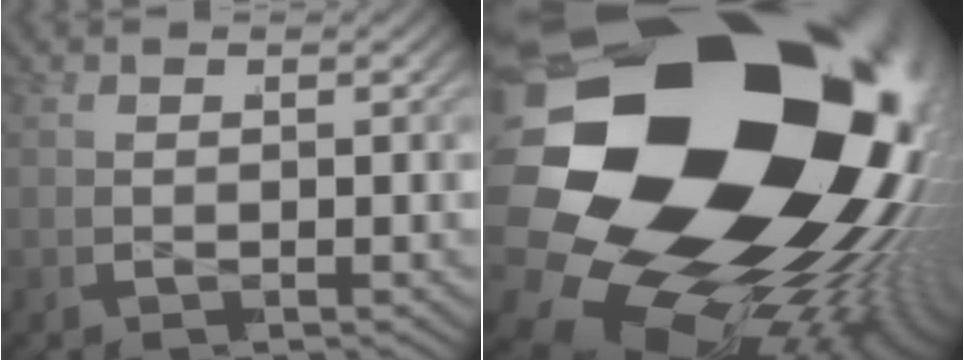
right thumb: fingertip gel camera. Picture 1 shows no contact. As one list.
[{"total": 43.9, "force": [-3.4, 28.9, 32.9], "torque": [-0.520, -0.060, -0.045]}]